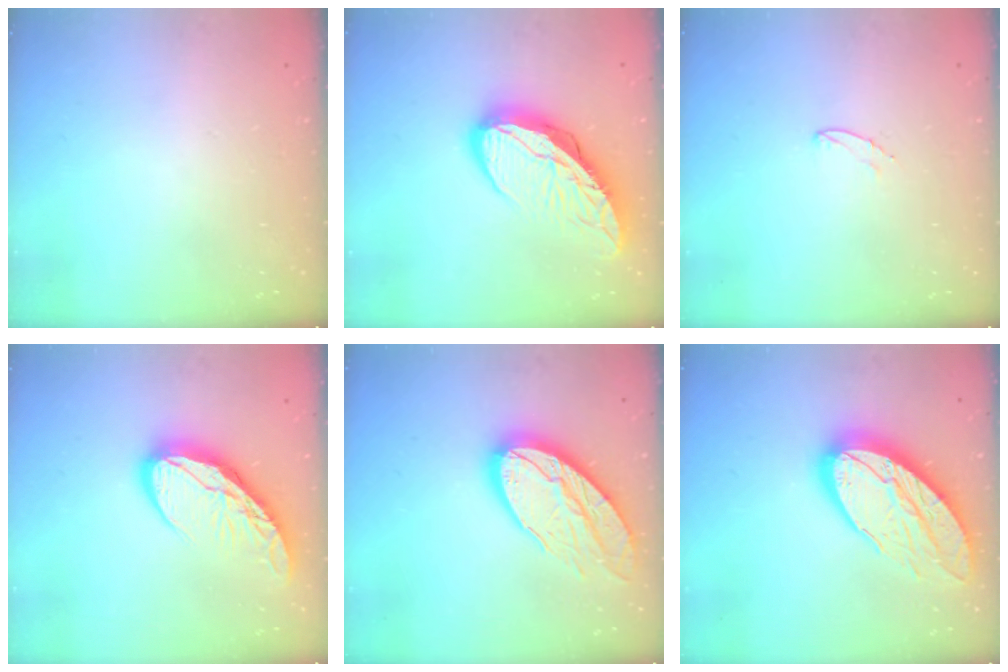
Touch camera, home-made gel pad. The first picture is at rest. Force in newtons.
{"total": 14.3, "press": 14.3, "slide": 1.6}
{"total": 5.0, "press": 5.0, "slide": 0.4}
{"total": 12.8, "press": 12.7, "slide": 1.4}
{"total": 18.4, "press": 18.3, "slide": 1.4}
{"total": 20.1, "press": 20.1, "slide": 1.6}